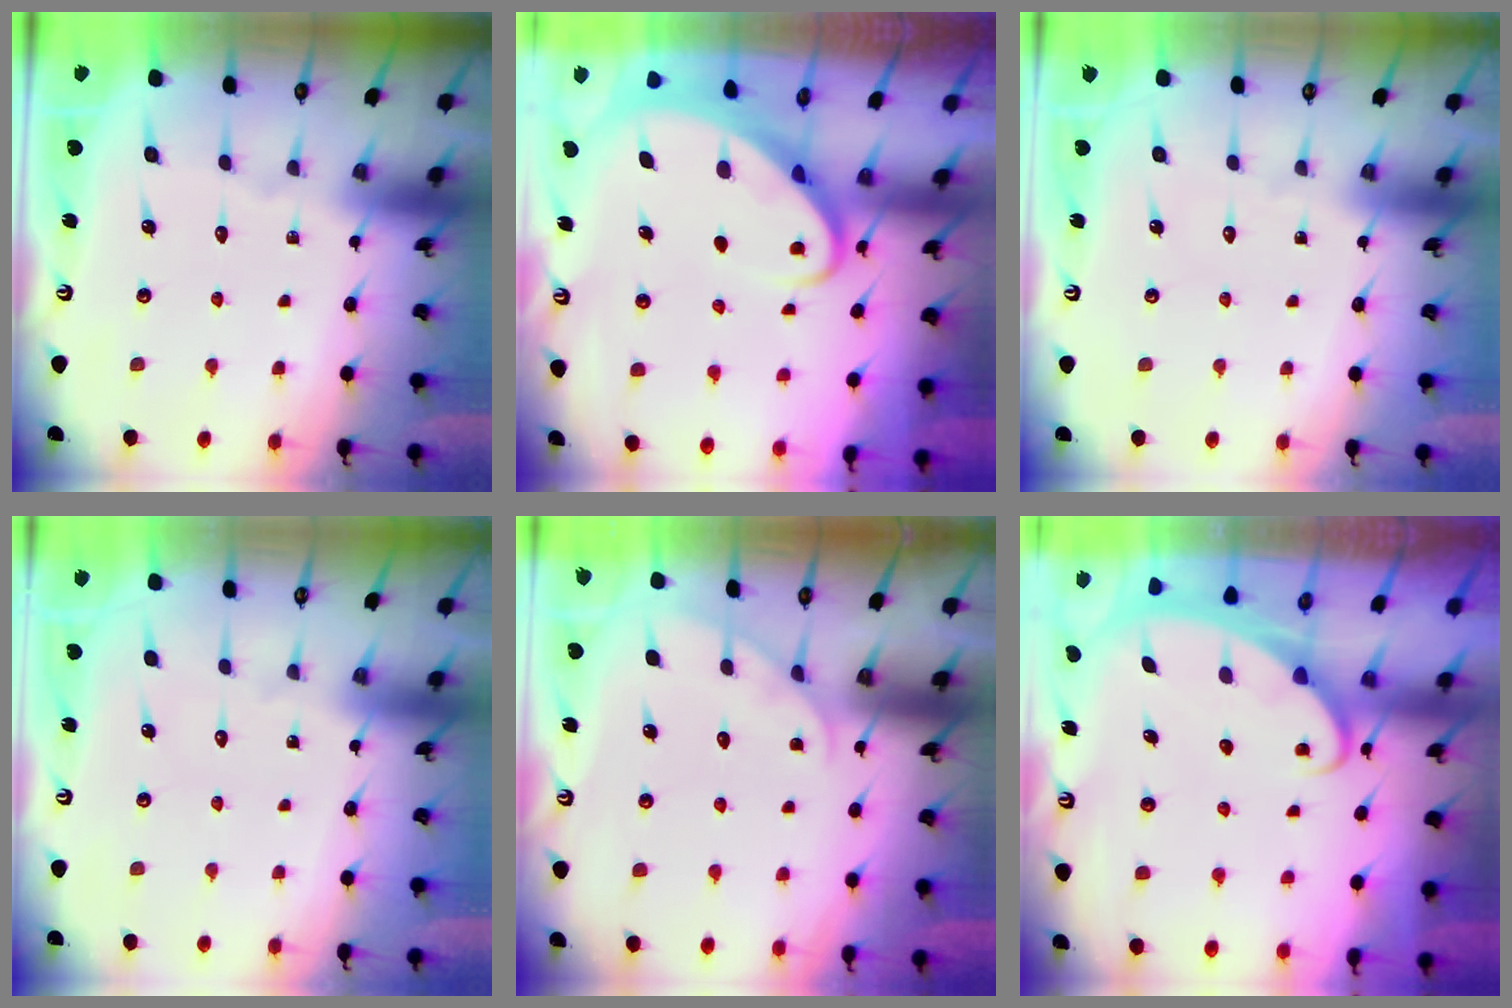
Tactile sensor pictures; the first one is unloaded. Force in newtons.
{"total": 3.2, "press": 3.1, "slide": 0.4}
{"total": 0.0}
{"total": 0.0}
{"total": 2.9, "press": 2.9, "slide": 0.3}
{"total": 2.4, "press": 2.3, "slide": 0.3}